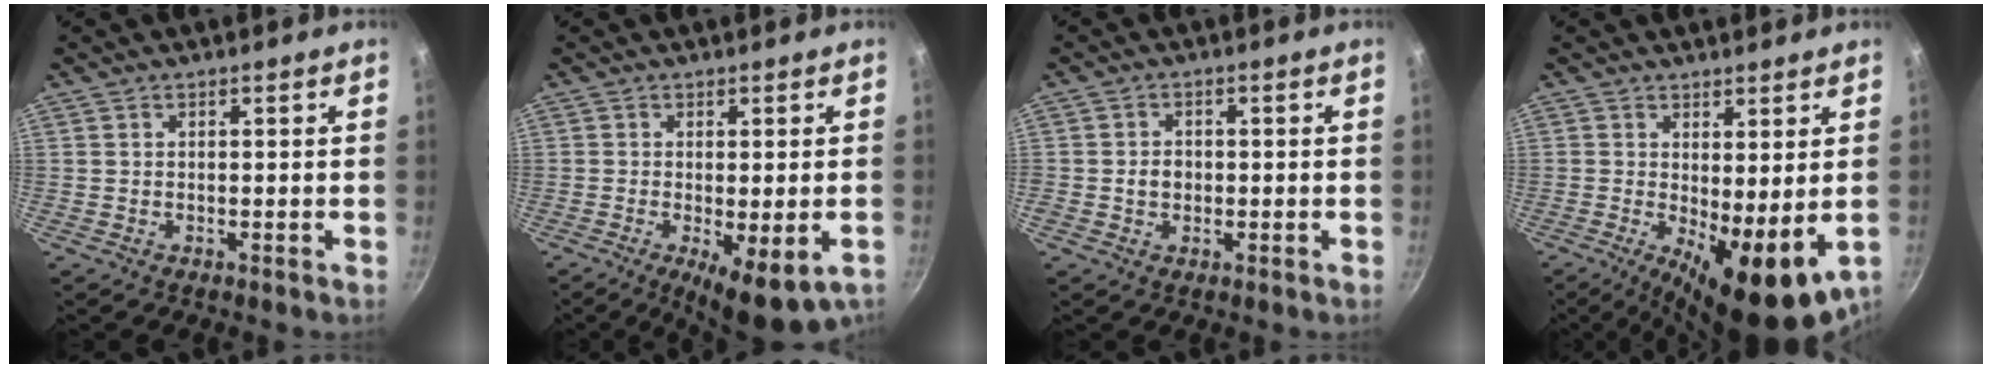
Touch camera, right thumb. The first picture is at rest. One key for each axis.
{"total": 8.9, "fx": -3.2, "fy": 2.6, "fz": 7.9, "tx": -0.119, "ty": -0.010, "tz": -0.037}
{"total": 2.8, "fx": -0.4, "fy": 2.4, "fz": 1.4, "tx": -0.012, "ty": 0.008, "tz": -0.008}
{"total": 11.9, "fx": -1.2, "fy": 4.4, "fz": 11.0, "tx": -0.147, "ty": -0.009, "tz": -0.004}